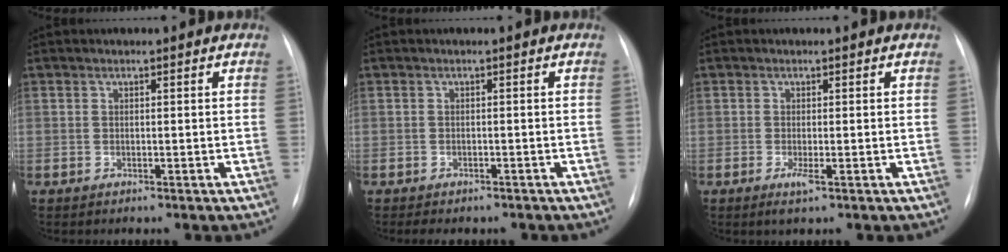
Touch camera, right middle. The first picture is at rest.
{"total": 4.6, "force": [-3.8, 2.0, 1.8], "torque": [-0.023, -0.001, -0.042]}
{"total": 1.7, "force": [-0.7, 0.1, 1.6], "torque": [-0.027, -0.005, -0.012]}